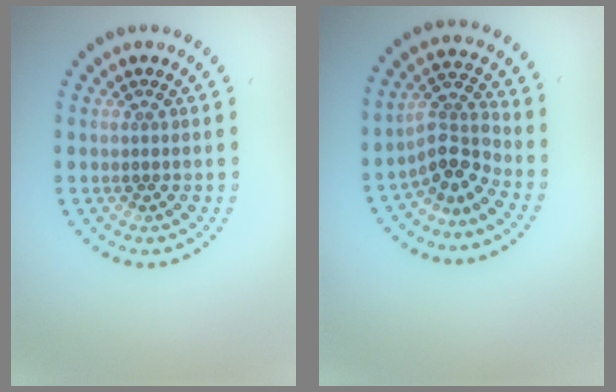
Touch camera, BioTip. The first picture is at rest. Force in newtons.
{"total": 3.3, "press": 2.4, "slide": 2.3}